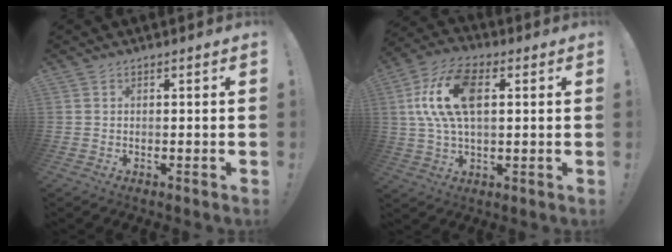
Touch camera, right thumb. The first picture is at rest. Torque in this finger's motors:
{"motor_torque": [0.13, 1.02, 1.70, 0.23, 0.14]}